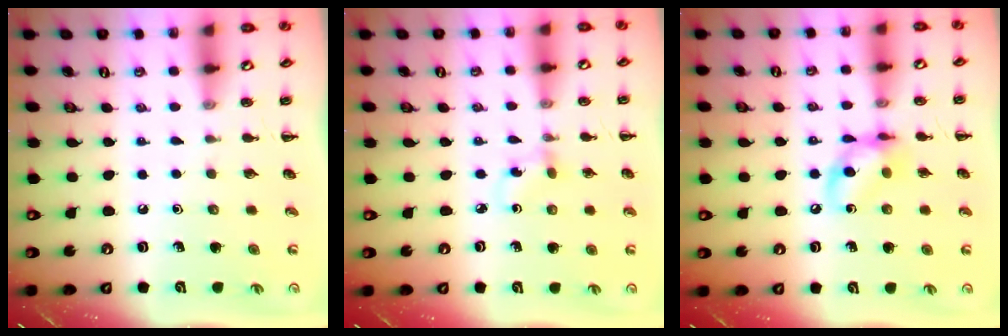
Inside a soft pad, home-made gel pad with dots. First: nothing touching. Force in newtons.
{"total": 1.9, "press": 1.7, "slide": 0.7}
{"total": 10.4, "press": 10.3, "slide": 1.4}